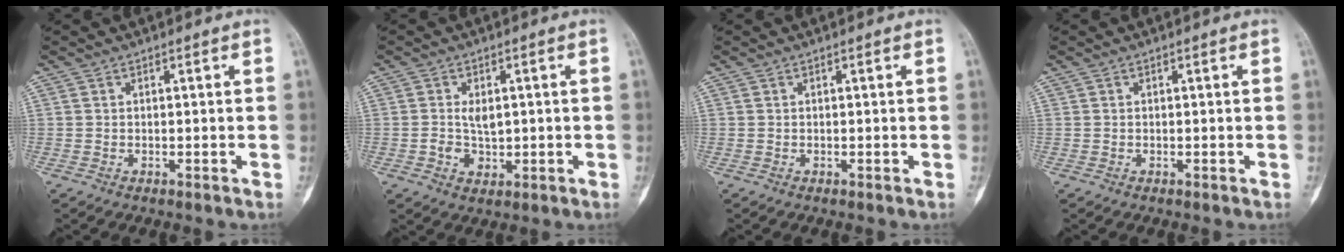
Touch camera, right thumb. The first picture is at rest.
{"total": 4.5, "force": [-0.1, 3.1, 3.3], "torque": [-0.041, -0.002, 0.005]}
{"total": 0.0}
{"total": 0.0}